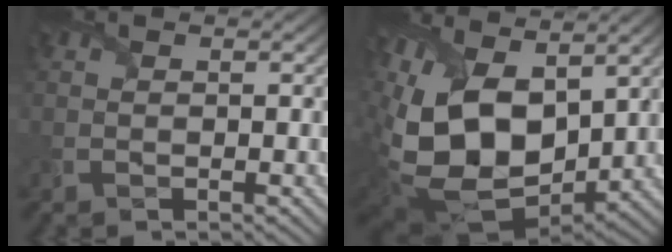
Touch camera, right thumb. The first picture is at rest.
{"total": 16.9, "force": [2.4, 10.4, 13.1], "torque": [-0.307, -0.018, 0.049]}